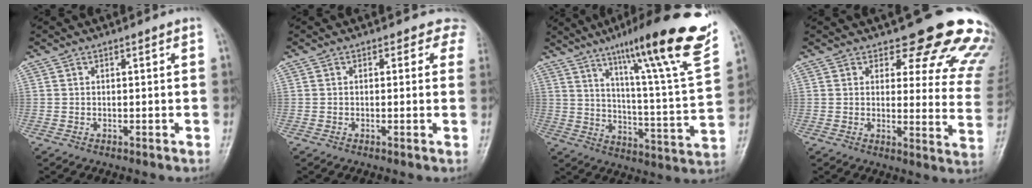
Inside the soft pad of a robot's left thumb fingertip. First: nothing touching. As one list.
[{"total": 3.1, "force": [2.2, 2.2, 0.3], "torque": [0.031, -0.008, -0.004]}, {"total": 25.8, "force": [15.9, 2.7, 20.1], "torque": [-0.279, -0.050, 0.235]}, {"total": 18.3, "force": [15.6, 6.0, 7.6], "torque": [-0.033, -0.117, 0.158]}]